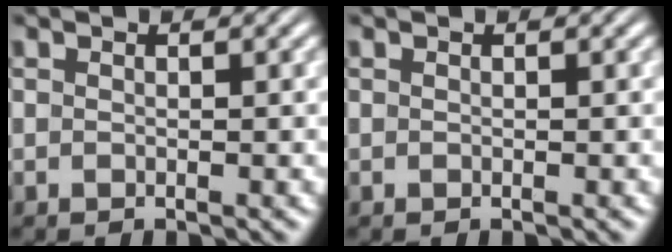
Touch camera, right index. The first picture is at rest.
{"total": 0.0}